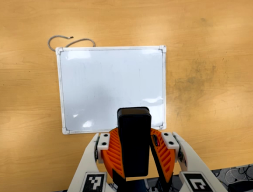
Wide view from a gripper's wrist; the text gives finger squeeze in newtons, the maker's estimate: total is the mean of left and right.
{"total": 8.7, "left": 9.2, "right": 8.1}